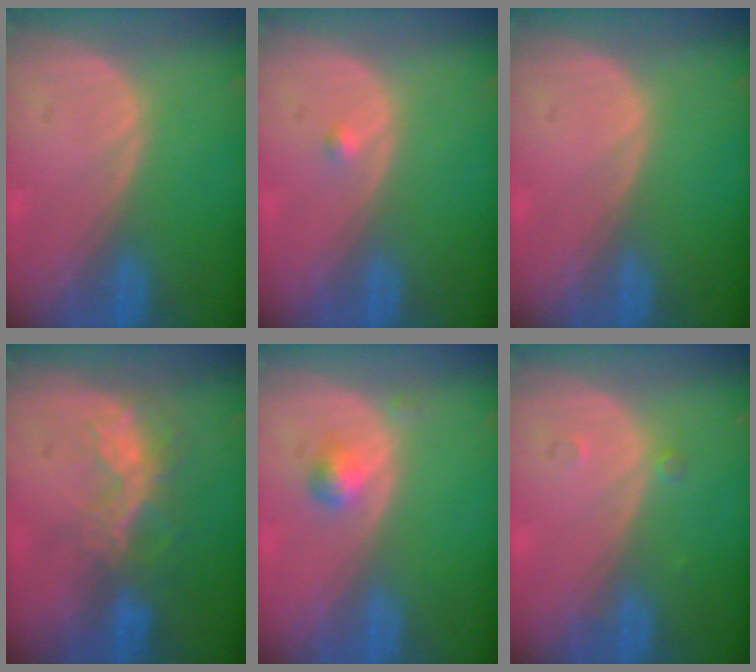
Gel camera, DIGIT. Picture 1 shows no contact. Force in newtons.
{"total": 0.8, "press": 0.6, "slide": 0.4}
{"total": 0.0}
{"total": 6.8, "press": 5.8, "slide": 3.4}
{"total": 2.2, "press": 2.2, "slide": 0.2}
{"total": 0.8, "press": 0.8, "slide": 0.1}